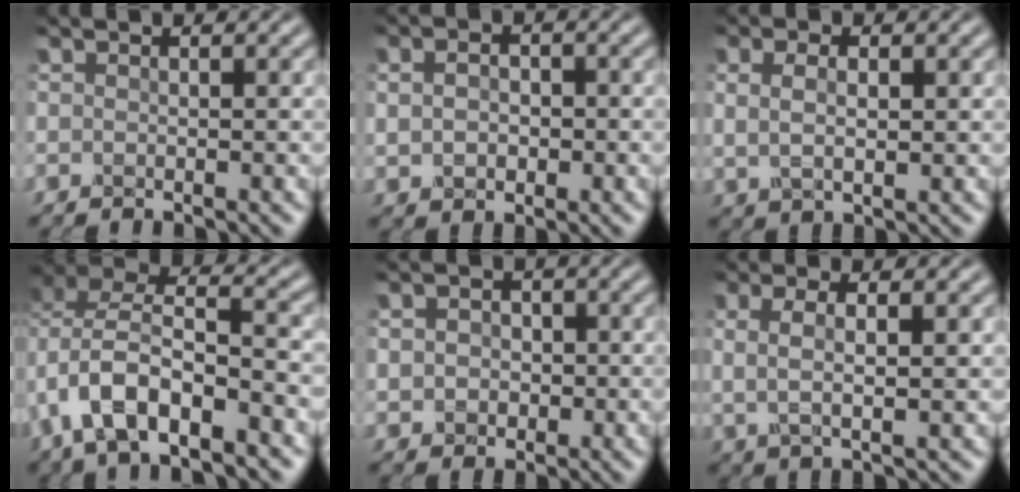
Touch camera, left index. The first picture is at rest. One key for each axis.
{"total": 3.2, "fx": 0.3, "fy": 2.3, "fz": 2.2, "tx": -0.042, "ty": 0.007, "tz": 0.006}
{"total": 3.1, "fx": 0.9, "fy": 1.7, "fz": 2.4, "tx": -0.047, "ty": -0.006, "tz": 0.022}
{"total": 8.7, "fx": -2.9, "fy": 4.6, "fz": 6.8, "tx": -0.129, "ty": 0.010, "tz": -0.057}
{"total": 2.7, "fx": 0.0, "fy": 2.3, "fz": 1.4, "tx": -0.022, "ty": 0.001, "tz": -0.006}
{"total": 3.3, "fx": 0.8, "fy": 1.0, "fz": 3.0, "tx": -0.062, "ty": 0.000, "tz": 0.016}